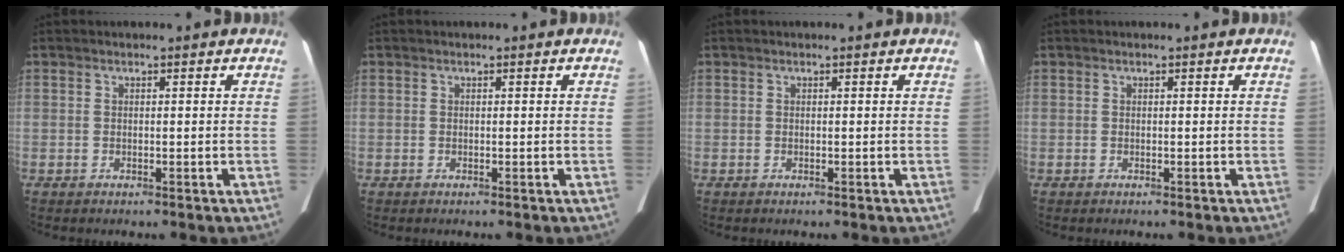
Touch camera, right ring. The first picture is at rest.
{"total": 0.0}
{"total": 0.0}
{"total": 0.0}